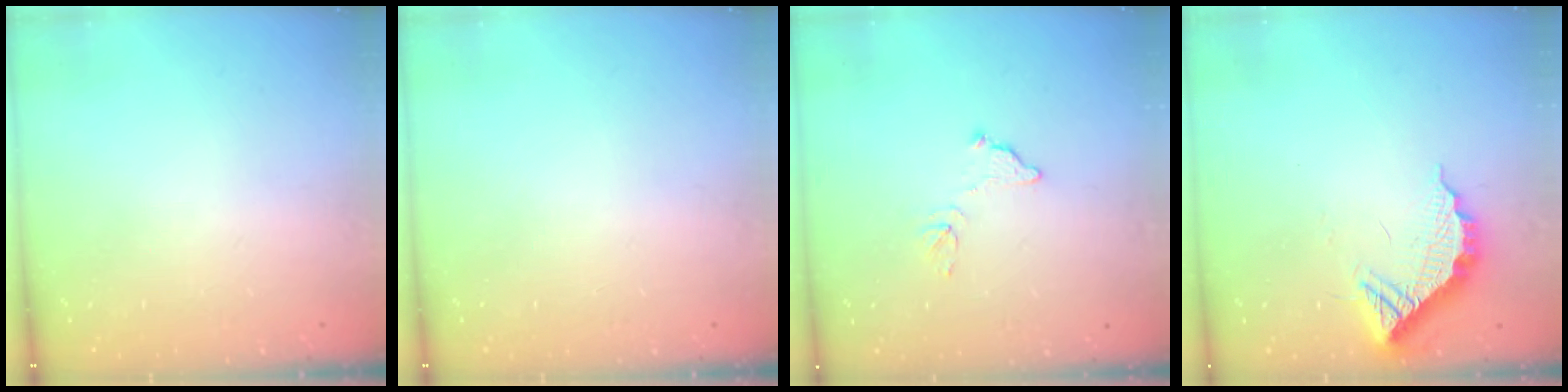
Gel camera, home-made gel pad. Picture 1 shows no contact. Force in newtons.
{"total": 0.0}
{"total": 6.8, "press": 6.8, "slide": 0.2}
{"total": 11.9, "press": 11.8, "slide": 0.7}